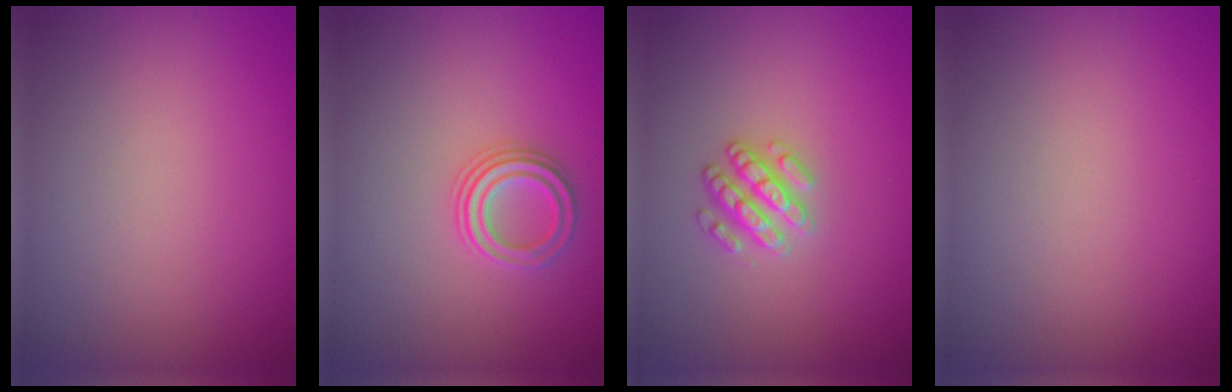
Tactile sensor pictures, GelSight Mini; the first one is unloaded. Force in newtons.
{"total": 2.3, "press": 2.2, "slide": 0.8}
{"total": 2.5, "press": 2.4, "slide": 0.6}
{"total": 0.0}